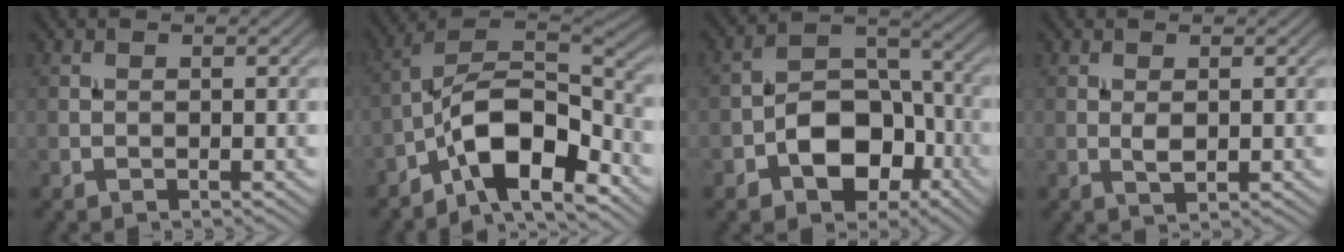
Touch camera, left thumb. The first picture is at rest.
{"total": 11.7, "force": [-6.6, 4.7, 8.5], "torque": [-0.140, 0.006, -0.142]}
{"total": 10.1, "force": [-4.2, 6.8, 6.2], "torque": [-0.099, -0.005, -0.080]}
{"total": 1.6, "force": [0.2, 0.8, 1.4], "torque": [-0.029, -0.002, 0.005]}